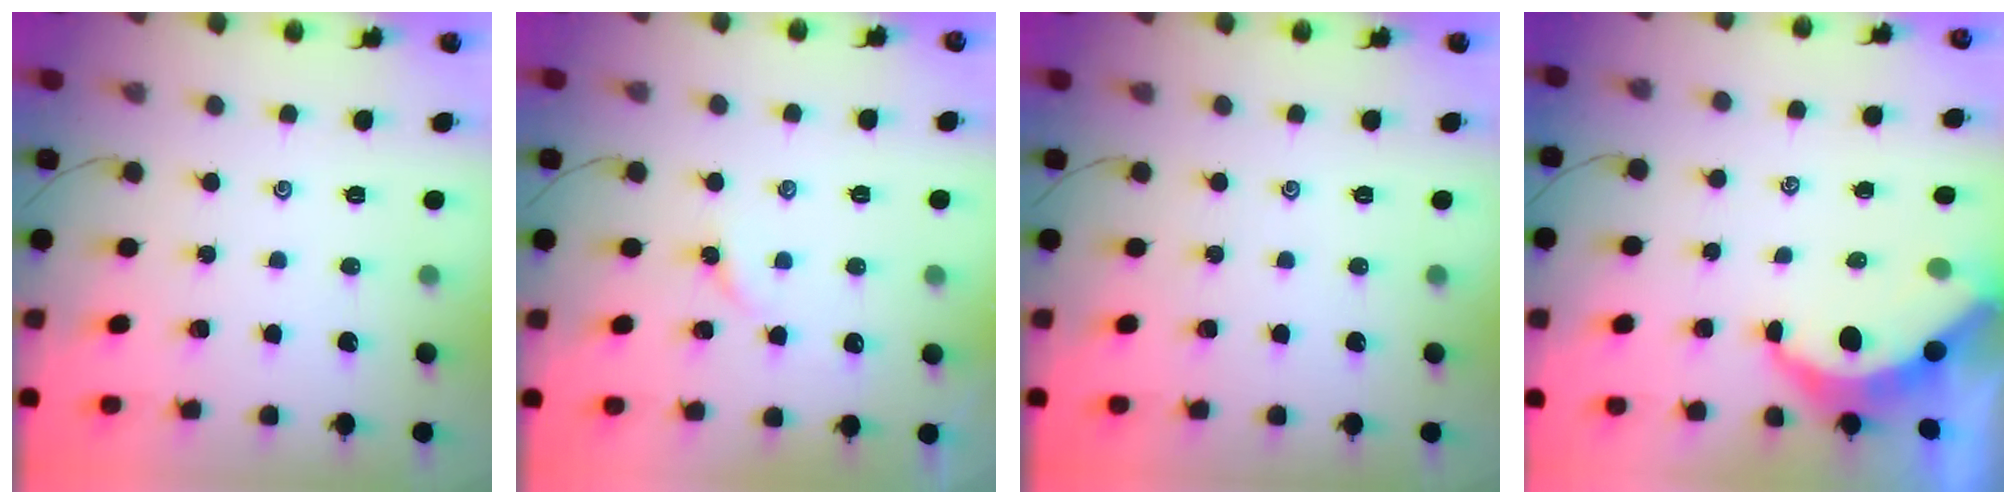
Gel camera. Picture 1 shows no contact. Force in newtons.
{"total": 3.5, "press": 3.5, "slide": 0.5}
{"total": 0.0}
{"total": 6.6, "press": 6.5, "slide": 0.8}